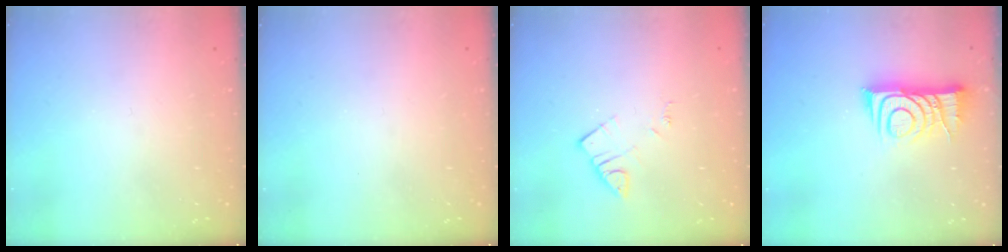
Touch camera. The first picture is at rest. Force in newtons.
{"total": 0.0}
{"total": 4.0, "press": 4.0, "slide": 0.3}
{"total": 9.7, "press": 9.6, "slide": 1.0}